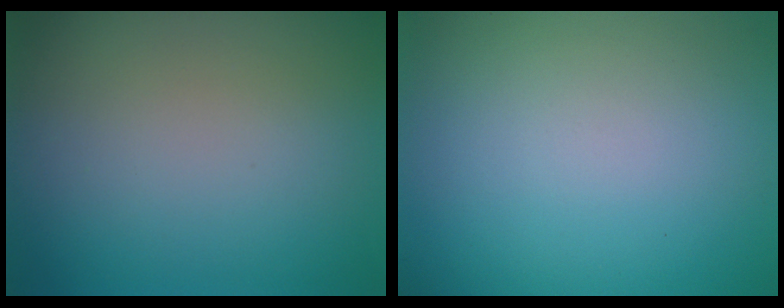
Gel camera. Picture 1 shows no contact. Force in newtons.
{"total": 0.0}